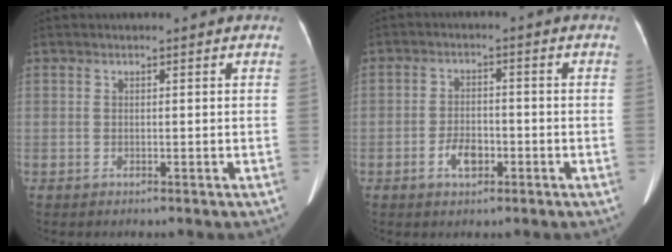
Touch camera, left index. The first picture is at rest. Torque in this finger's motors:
{"motor_torque": [0.10, 0.04, 0.05, 0.02]}